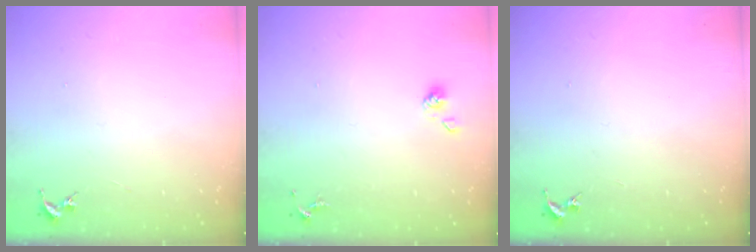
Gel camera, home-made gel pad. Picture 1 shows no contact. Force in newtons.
{"total": 4.2, "press": 4.0, "slide": 1.1}
{"total": 0.0}